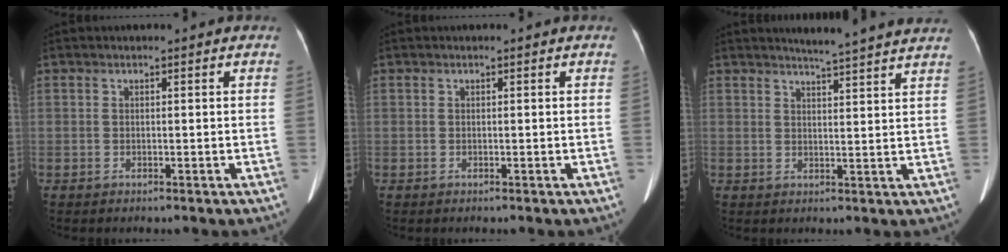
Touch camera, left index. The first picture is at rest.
{"total": 0.0}
{"total": 10.0, "force": [9.3, -0.8, 3.6], "torque": [-0.054, -0.005, 0.104]}